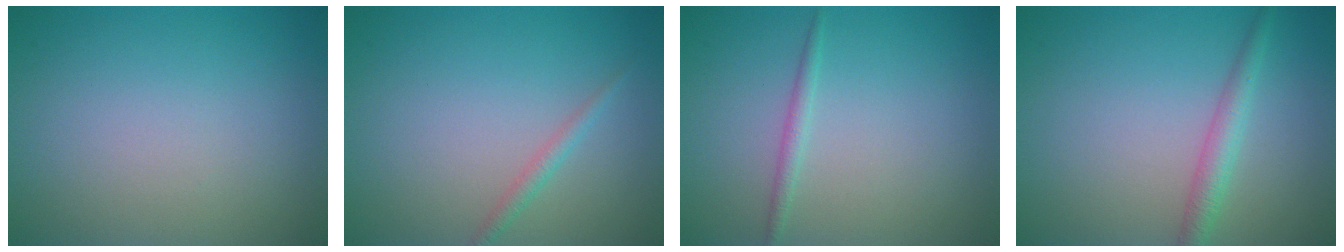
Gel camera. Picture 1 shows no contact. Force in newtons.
{"total": 1.1, "press": 1.1, "slide": 0.1}
{"total": 1.1, "press": 1.1, "slide": 0.1}
{"total": 2.3, "press": 2.3, "slide": 0.1}